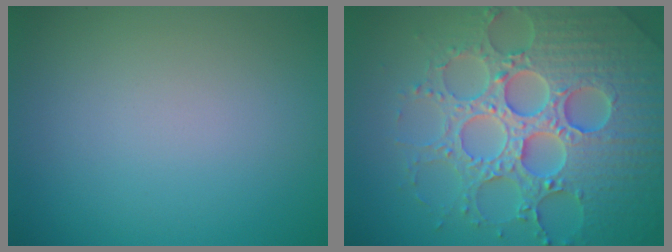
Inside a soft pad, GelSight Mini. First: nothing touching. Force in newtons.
{"total": 8.0, "press": 7.8, "slide": 1.7}